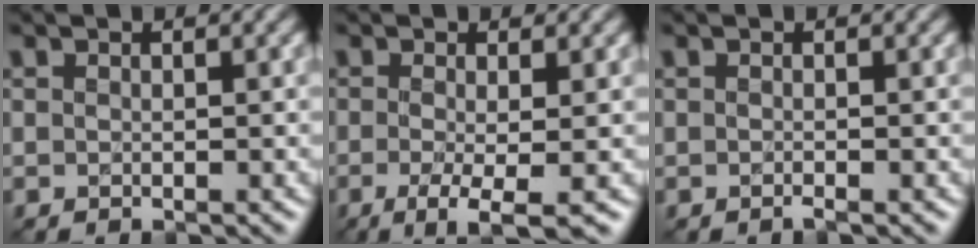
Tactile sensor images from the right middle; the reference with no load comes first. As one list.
[{"total": 3.6, "force": [-0.8, 0.7, 3.5], "torque": [-0.065, -0.007, -0.019]}, {"total": 0.0}]